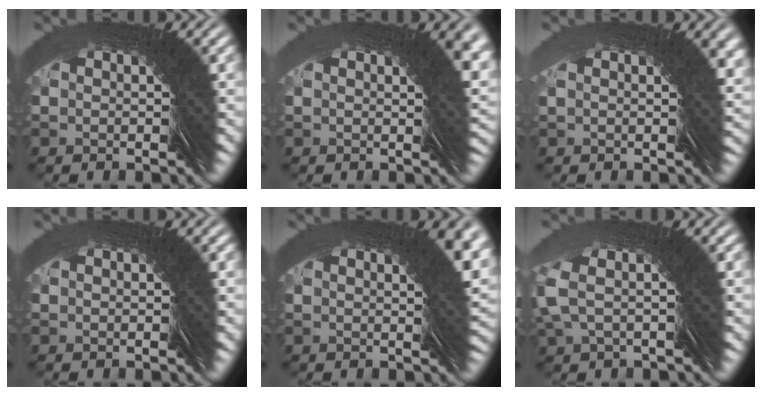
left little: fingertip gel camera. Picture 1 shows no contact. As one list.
[{"total": 2.7, "force": [0.1, -2.6, -0.9], "torque": [0.032, 0.021, -0.001]}, {"total": 3.5, "force": [0.5, -3.0, -1.8], "torque": [0.037, 0.023, 0.003]}, {"total": 0.0}, {"total": 2.5, "force": [0.1, -2.4, -0.6], "torque": [0.024, 0.025, -0.002]}, {"total": 3.0, "force": [2.6, -1.1, 0.9], "torque": [-0.015, 0.035, 0.029]}]